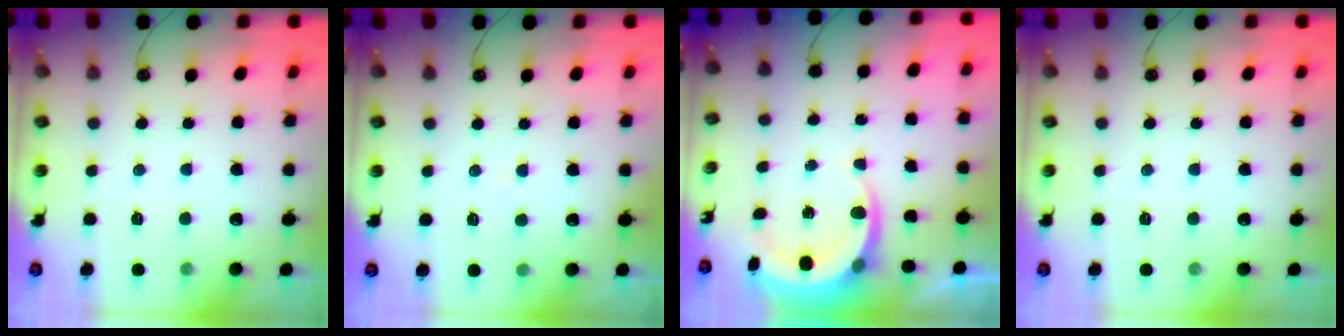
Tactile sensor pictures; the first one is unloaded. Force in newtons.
{"total": 2.6, "press": 2.6, "slide": 0.2}
{"total": 6.0, "press": 6.0, "slide": 0.7}
{"total": 0.0}